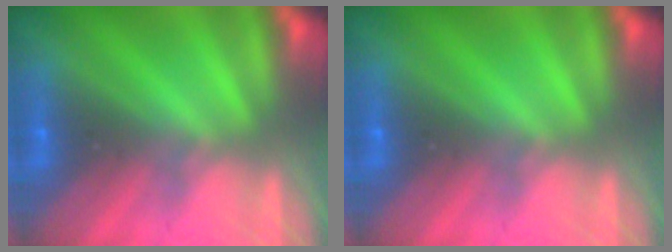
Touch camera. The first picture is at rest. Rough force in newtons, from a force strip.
{"total": 0.0}